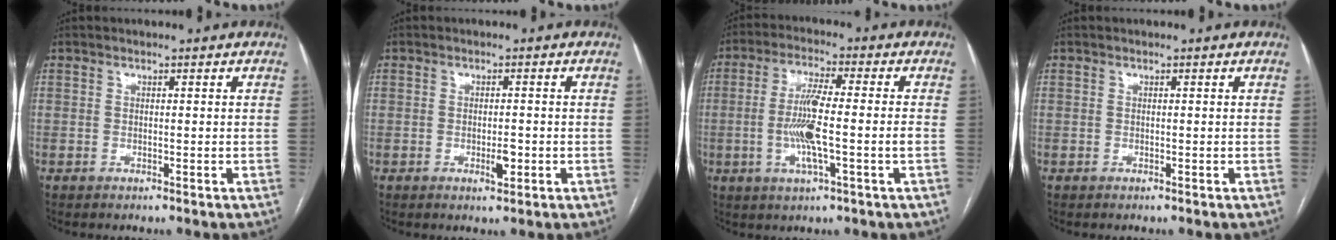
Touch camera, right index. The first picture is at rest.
{"total": 2.2, "force": [-0.7, 0.7, 2.0], "torque": [-0.034, -0.001, -0.008]}
{"total": 8.9, "force": [-1.6, 0.3, 8.8], "torque": [-0.173, 0.002, -0.031]}
{"total": 0.0}